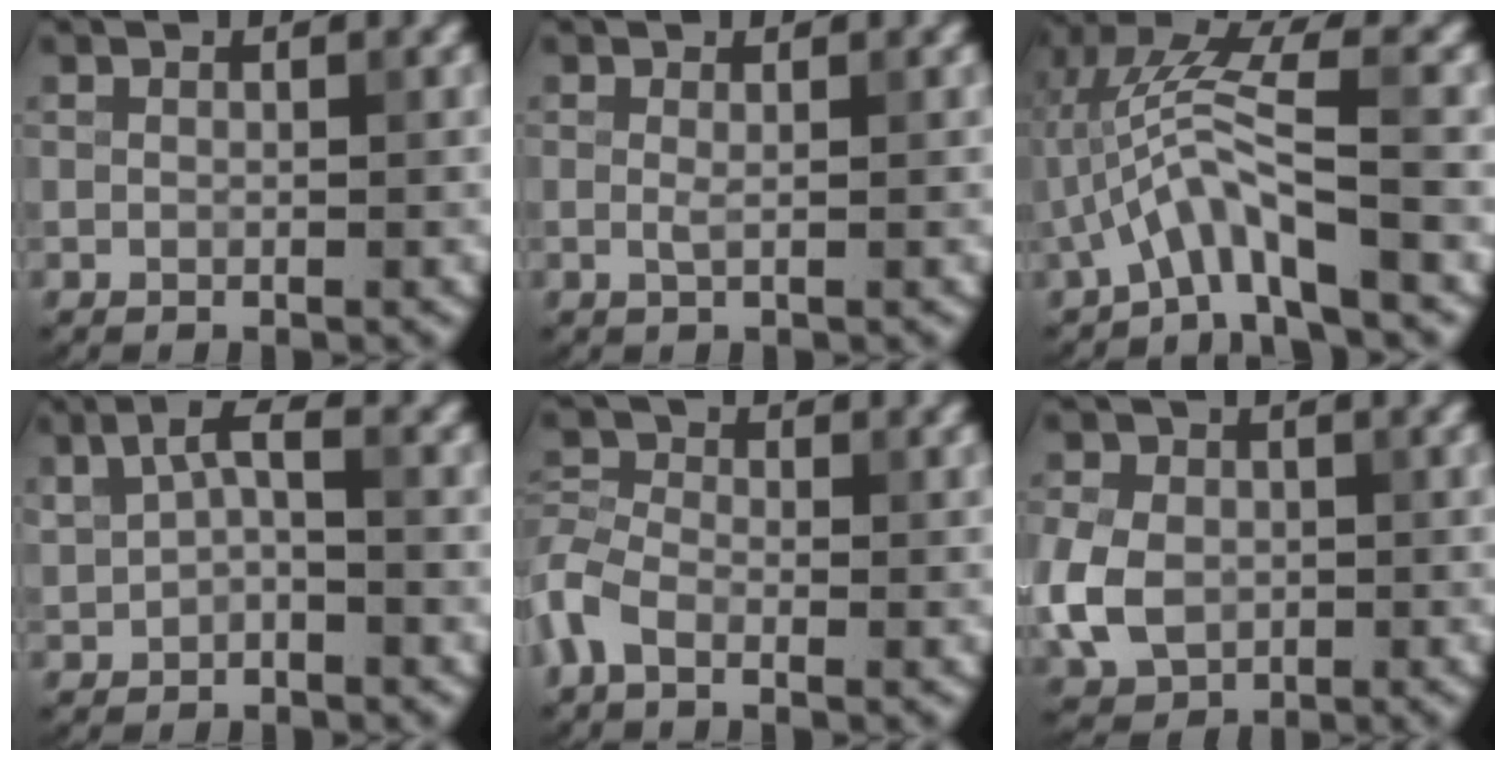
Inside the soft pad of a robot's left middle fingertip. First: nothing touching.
{"total": 0.7, "force": [0.0, 0.1, 0.7], "torque": [-0.016, -0.002, 0.000]}
{"total": 5.5, "force": [-2.2, 0.8, 4.9], "torque": [-0.105, 0.019, -0.043]}
{"total": 2.9, "force": [0.4, 1.5, 2.5], "torque": [-0.049, 0.008, 0.005]}
{"total": 3.6, "force": [-1.9, 2.1, 2.2], "torque": [-0.055, 0.005, -0.058]}
{"total": 6.2, "force": [-0.9, 4.9, 3.7], "torque": [-0.096, -0.002, -0.026]}